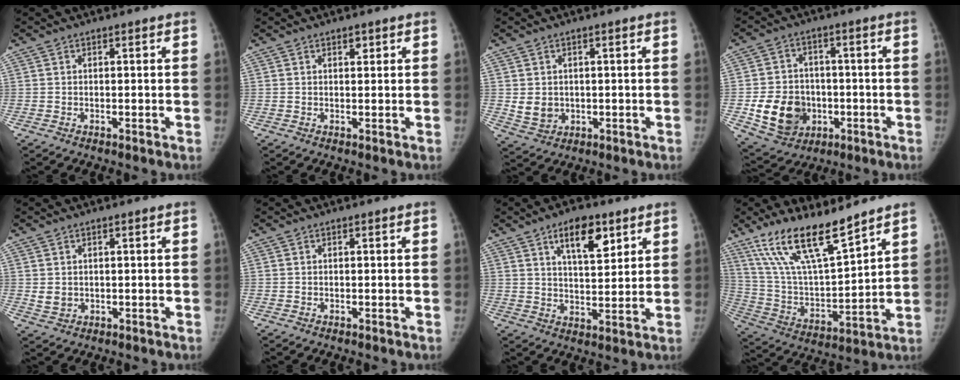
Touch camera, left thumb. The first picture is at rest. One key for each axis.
{"total": 1.3, "fx": 0.8, "fy": 0.6, "fz": 0.8, "tx": -0.006, "ty": -0.003, "tz": 0.011}
{"total": 4.3, "fx": 0.1, "fy": 3.8, "fz": 2.1, "tx": -0.021, "ty": -0.007, "tz": 0.015}
{"total": 12.5, "fx": -3.0, "fy": 10.4, "fz": 6.4, "tx": -0.079, "ty": 0.008, "tz": -0.038}
{"total": 2.3, "fx": 0.2, "fy": 1.9, "fz": 1.2, "tx": -0.014, "ty": -0.007, "tz": 0.012}
{"total": 0.0}
{"total": 9.8, "fx": 5.4, "fy": 4.3, "fz": 7.0, "tx": -0.089, "ty": -0.031, "tz": 0.089}
{"total": 17.6, "fx": 12.9, "fy": 4.0, "fz": 11.3, "tx": -0.189, "ty": -0.063, "tz": 0.254}